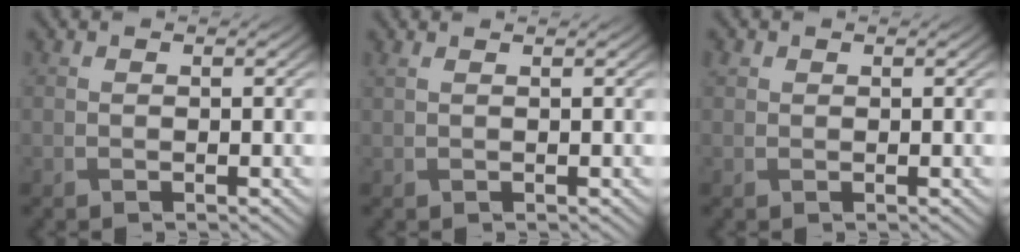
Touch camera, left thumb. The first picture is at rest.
{"total": 1.0, "force": [0.8, 0.1, 0.5], "torque": [-0.019, 0.002, 0.010]}
{"total": 0.7, "force": [0.5, 0.5, 0.1], "torque": [-0.003, 0.002, 0.009]}